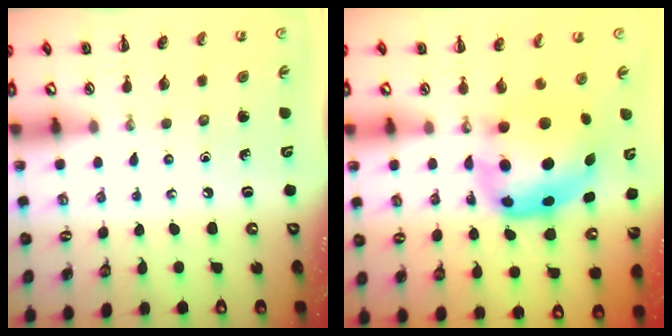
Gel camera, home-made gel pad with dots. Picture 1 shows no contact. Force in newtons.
{"total": 8.1, "press": 7.8, "slide": 1.9}